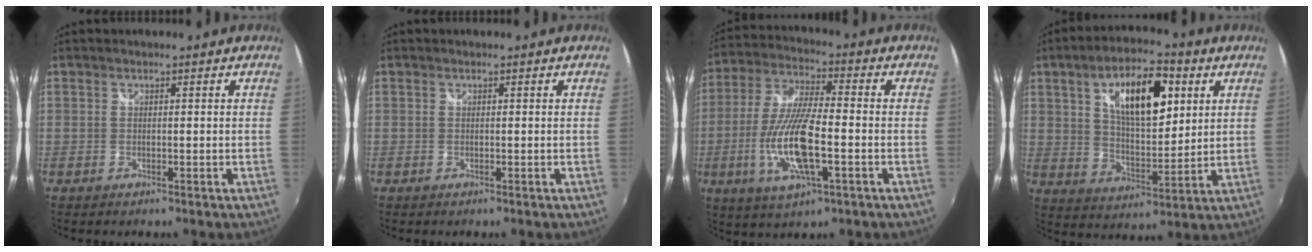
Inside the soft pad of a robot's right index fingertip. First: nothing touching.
{"total": 0.0}
{"total": 15.1, "force": [-3.8, 4.2, 14.0], "torque": [-0.289, -0.011, -0.072]}
{"total": 15.6, "force": [5.7, 6.7, 12.9], "torque": [-0.212, 0.018, 0.099]}